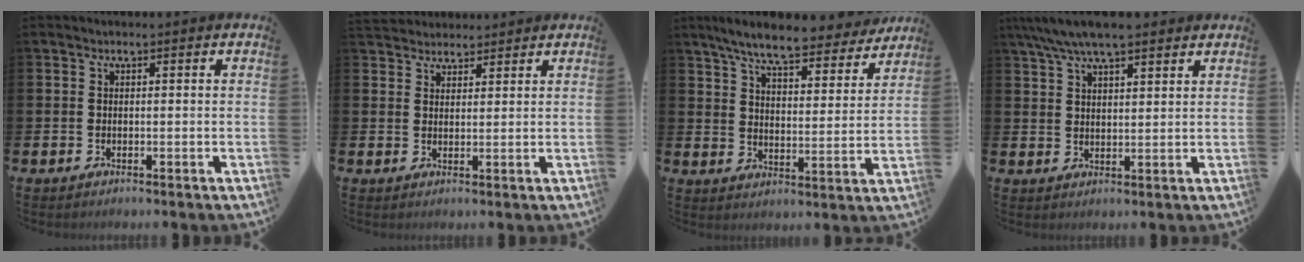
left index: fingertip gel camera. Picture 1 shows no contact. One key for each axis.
{"total": 3.1, "fx": 2.9, "fy": 1.1, "fz": -0.2, "tx": 0.002, "ty": -0.010, "tz": 0.052}
{"total": 8.0, "fx": 7.3, "fy": 1.2, "fz": 3.2, "tx": -0.080, "ty": -0.039, "tz": 0.124}
{"total": 6.5, "fx": 5.7, "fy": 1.2, "fz": 2.8, "tx": -0.061, "ty": -0.014, "tz": 0.103}